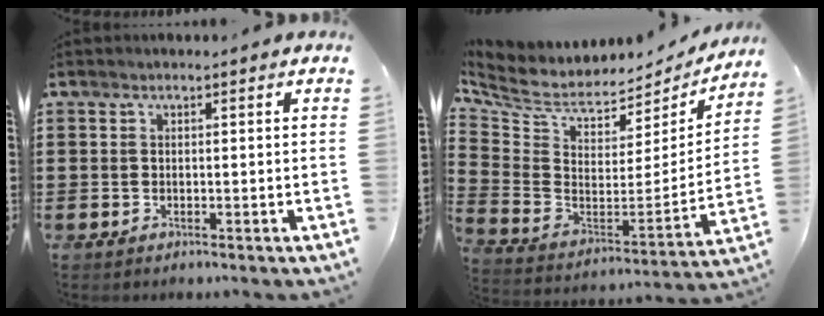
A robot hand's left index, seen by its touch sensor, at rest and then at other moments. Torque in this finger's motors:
{"motor_torque": [2.14, 0.00, 0.40, 0.16]}